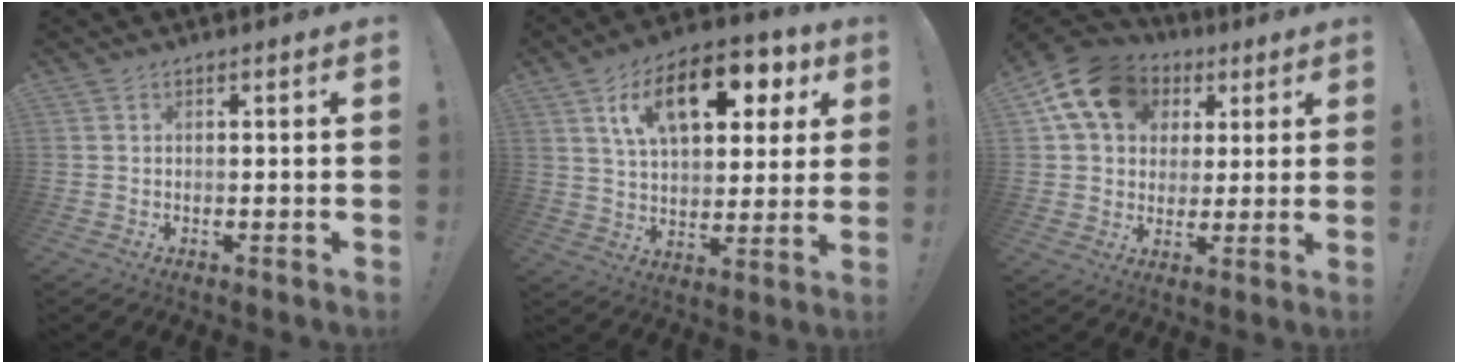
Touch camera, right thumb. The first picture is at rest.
{"total": 18.4, "force": [7.9, 9.9, 13.4], "torque": [-0.209, -0.019, 0.132]}
{"total": 15.1, "force": [6.4, 11.4, 7.6], "torque": [-0.109, -0.025, 0.122]}